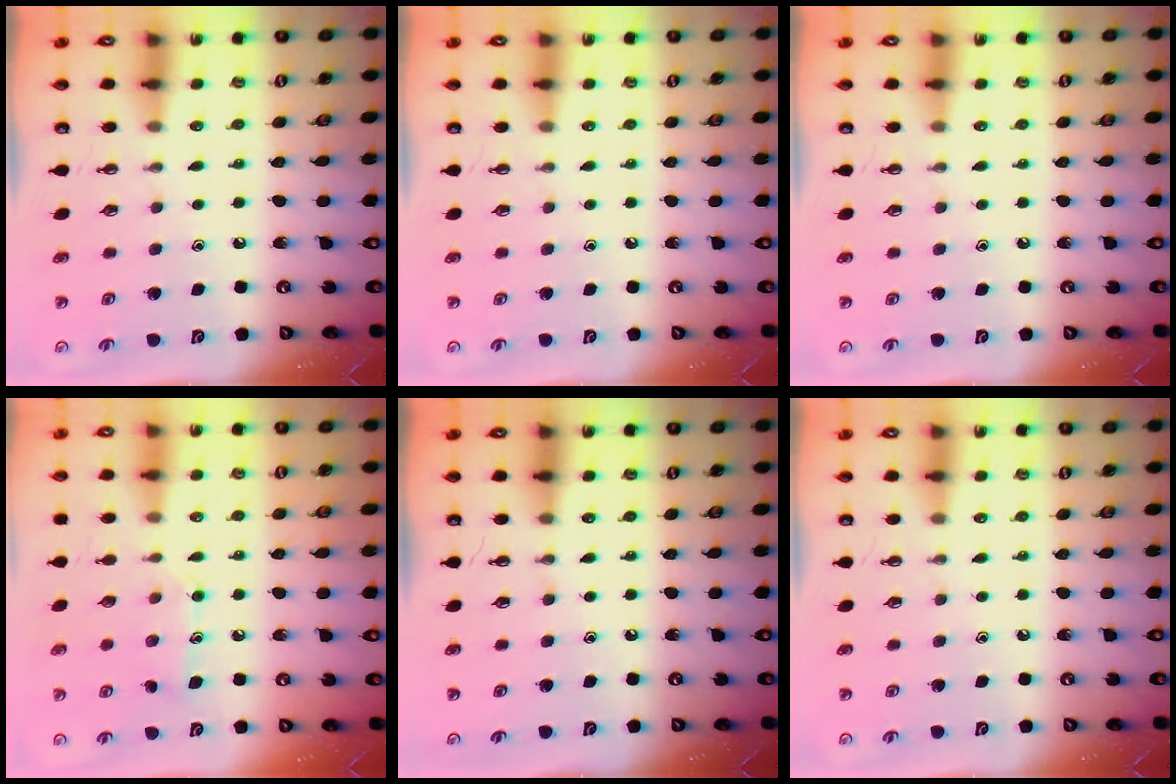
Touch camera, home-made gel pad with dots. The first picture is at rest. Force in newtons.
{"total": 0.0}
{"total": 0.0}
{"total": 8.6, "press": 8.6, "slide": 0.6}
{"total": 0.0}
{"total": 0.0}